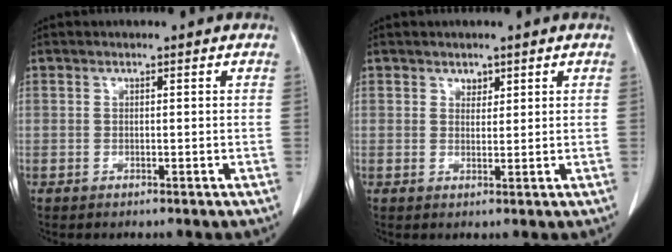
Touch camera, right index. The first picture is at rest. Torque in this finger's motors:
{"motor_torque": [0.01, 0.00, 0.00, 0.00]}